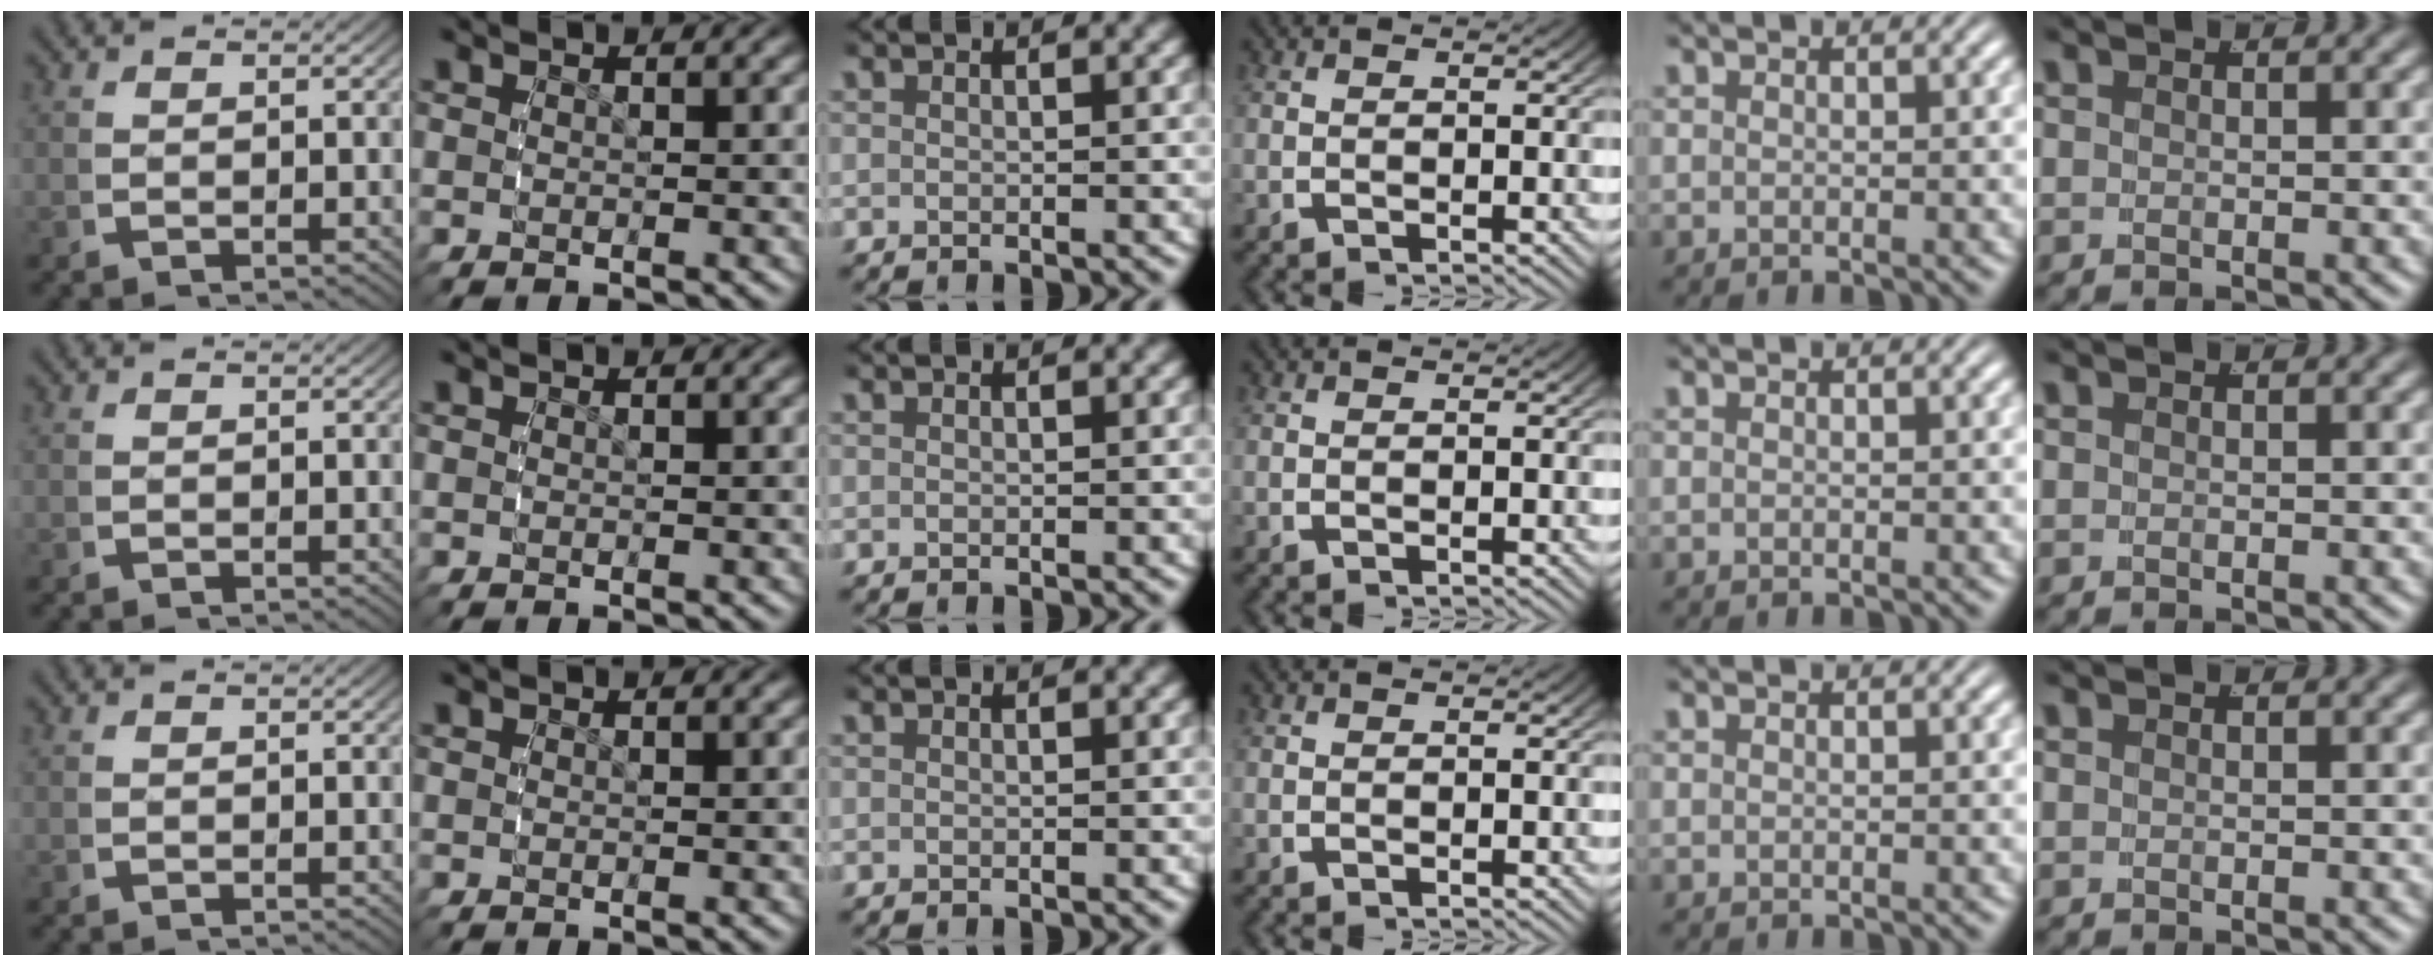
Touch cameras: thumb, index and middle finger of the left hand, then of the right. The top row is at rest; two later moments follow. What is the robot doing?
{"motion": "reach", "object": "jewelry box"}